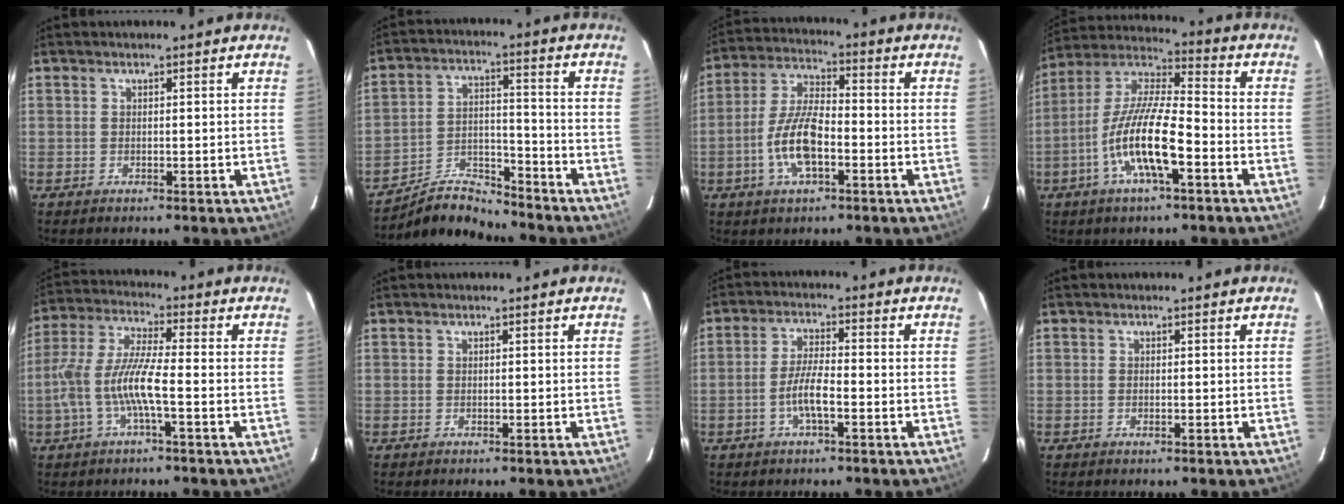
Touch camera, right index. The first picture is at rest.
{"total": 9.1, "force": [-8.8, 2.0, 1.4], "torque": [-0.039, 0.024, -0.158]}
{"total": 10.6, "force": [-3.7, 3.9, 9.1], "torque": [-0.190, 0.004, -0.069]}
{"total": 14.5, "force": [-5.7, 3.3, 12.9], "torque": [-0.259, -0.007, -0.111]}
{"total": 10.5, "force": [-3.1, 1.3, 9.9], "torque": [-0.214, 0.001, -0.057]}
{"total": 0.0}
{"total": 5.3, "force": [-2.2, 1.0, 4.7], "torque": [-0.097, 0.002, -0.042]}
{"total": 0.6, "force": [-0.2, 0.3, 0.4], "torque": [-0.009, 0.000, -0.004]}